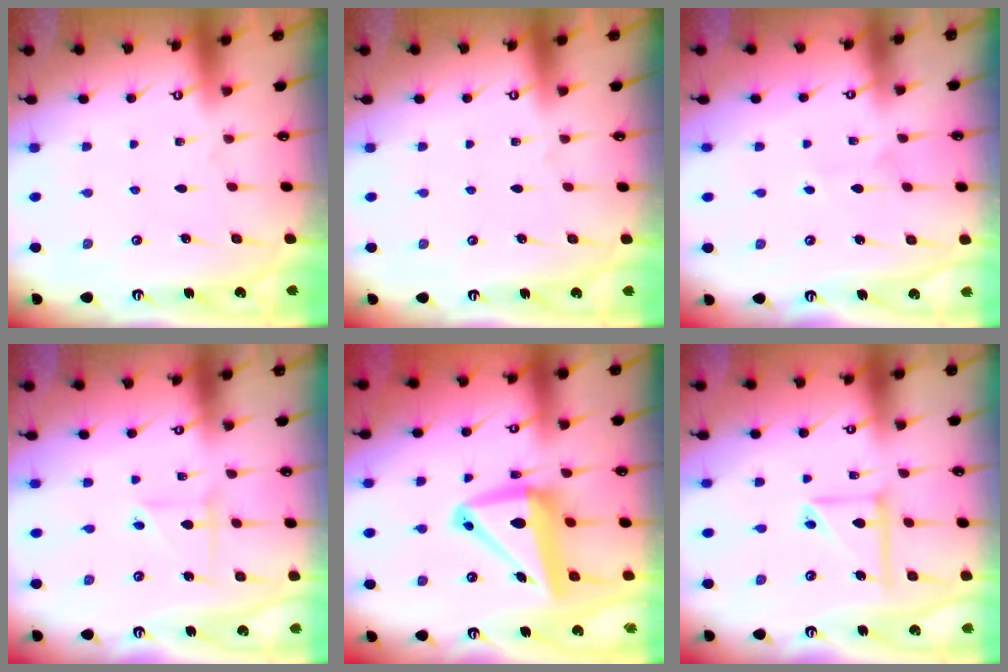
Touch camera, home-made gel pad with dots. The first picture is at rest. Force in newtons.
{"total": 0.0}
{"total": 2.9, "press": 2.8, "slide": 0.4}
{"total": 2.9, "press": 2.9, "slide": 0.2}
{"total": 13.7, "press": 13.5, "slide": 2.4}
{"total": 8.7, "press": 8.6, "slide": 0.6}